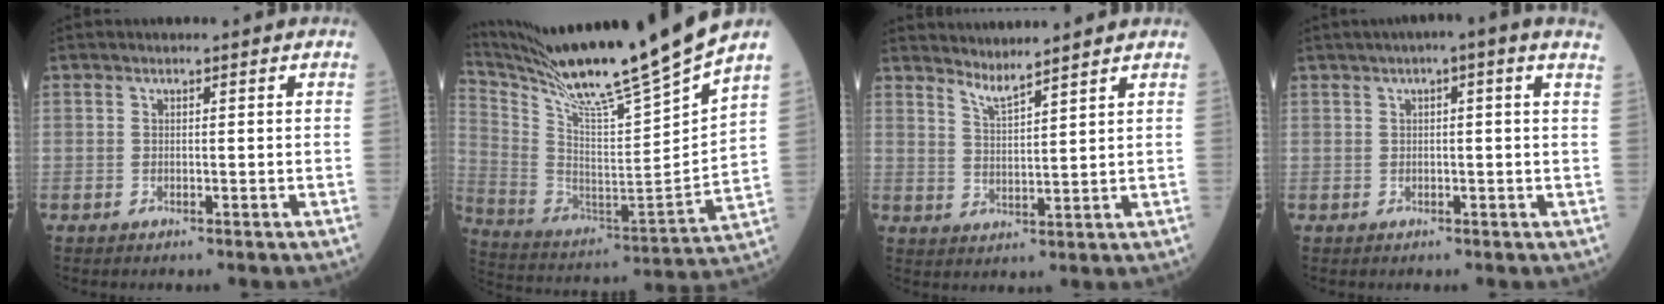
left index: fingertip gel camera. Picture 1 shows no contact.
{"total": 23.9, "force": [20.0, -2.3, 12.9], "torque": [-0.235, -0.061, 0.336]}
{"total": 4.1, "force": [3.9, -0.8, 1.0], "torque": [-0.031, -0.007, 0.074]}
{"total": 5.9, "force": [3.6, 0.0, 4.7], "torque": [-0.062, 0.028, 0.039]}